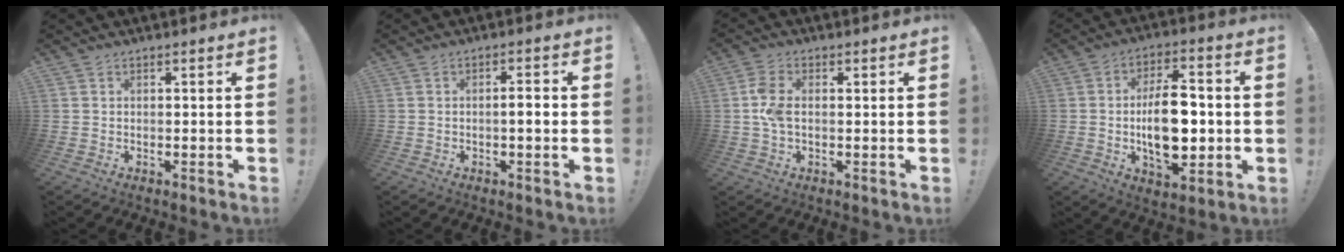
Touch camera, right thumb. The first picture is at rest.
{"total": 3.8, "force": [-0.7, 0.3, 3.7], "torque": [-0.065, 0.003, -0.017]}
{"total": 6.4, "force": [0.2, 3.7, 5.2], "torque": [-0.121, 0.002, 0.001]}
{"total": 15.8, "force": [-1.2, 8.6, 13.3], "torque": [-0.226, 0.002, -0.026]}